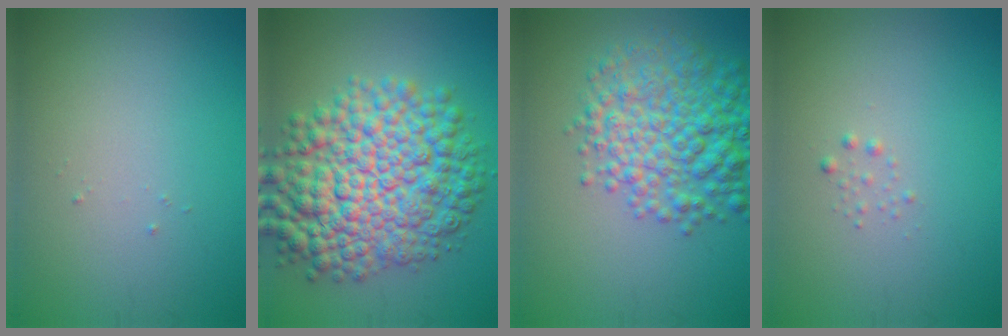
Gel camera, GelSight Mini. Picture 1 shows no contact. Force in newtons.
{"total": 11.6, "press": 11.6, "slide": 0.2}
{"total": 7.5, "press": 7.5, "slide": 0.2}
{"total": 0.6, "press": 0.6, "slide": 0.0}